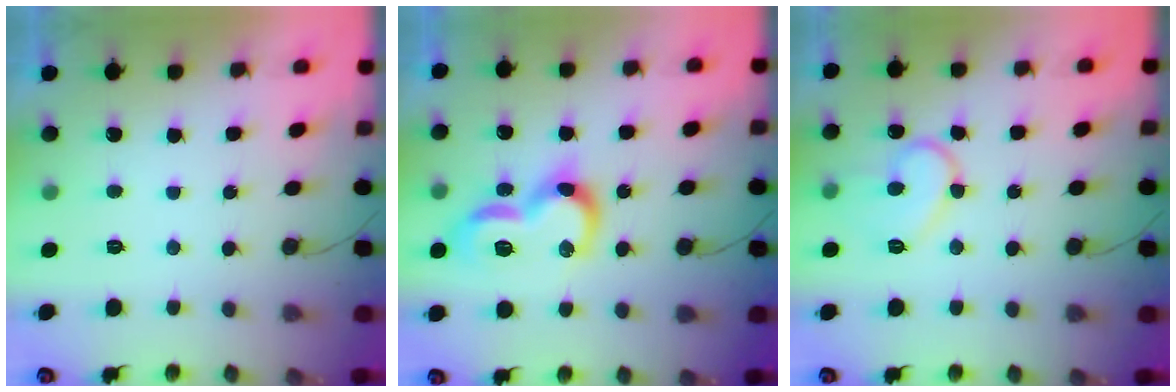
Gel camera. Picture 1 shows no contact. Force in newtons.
{"total": 15.1, "press": 15.1, "slide": 1.0}
{"total": 11.4, "press": 11.3, "slide": 0.9}